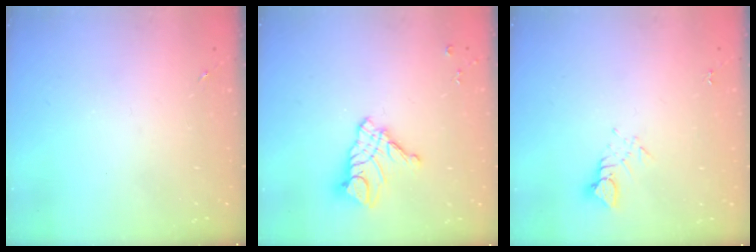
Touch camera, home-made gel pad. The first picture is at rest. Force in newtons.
{"total": 13.4, "press": 13.3, "slide": 1.2}
{"total": 3.1, "press": 3.1, "slide": 0.3}